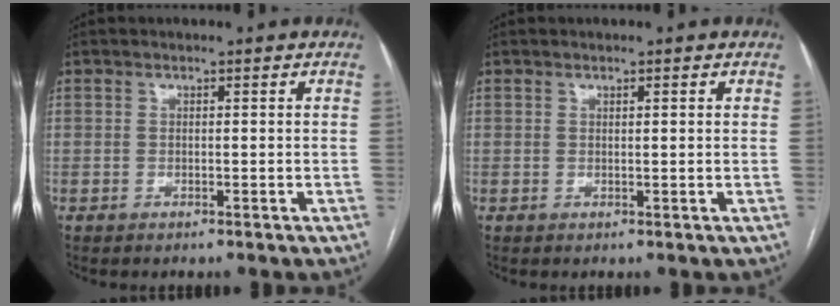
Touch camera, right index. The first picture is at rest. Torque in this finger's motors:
{"motor_torque": [-0.21, -0.11, 0.03, -0.01]}